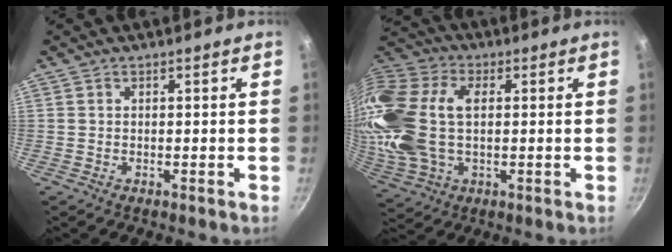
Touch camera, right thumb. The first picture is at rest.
{"total": 22.1, "force": [2.1, 13.9, 17.1], "torque": [-0.375, 0.021, 0.037]}